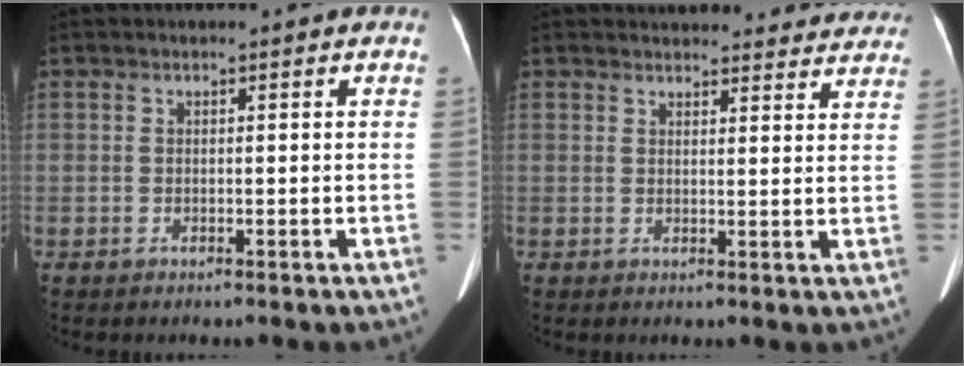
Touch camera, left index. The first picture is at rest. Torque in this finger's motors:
{"motor_torque": [-0.05, -0.42, -0.02, -0.03]}